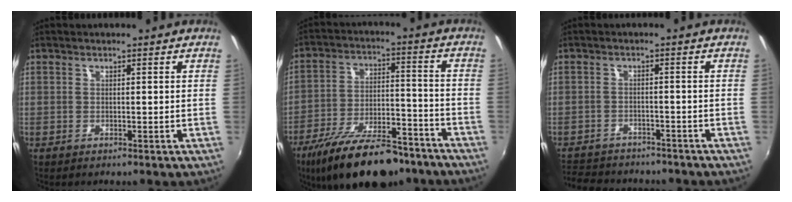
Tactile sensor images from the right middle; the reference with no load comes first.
{"total": 21.7, "force": [-16.5, 7.6, 12.0], "torque": [-0.219, -0.021, -0.249]}
{"total": 11.3, "force": [-9.8, 4.3, 3.7], "torque": [-0.101, -0.006, -0.148]}